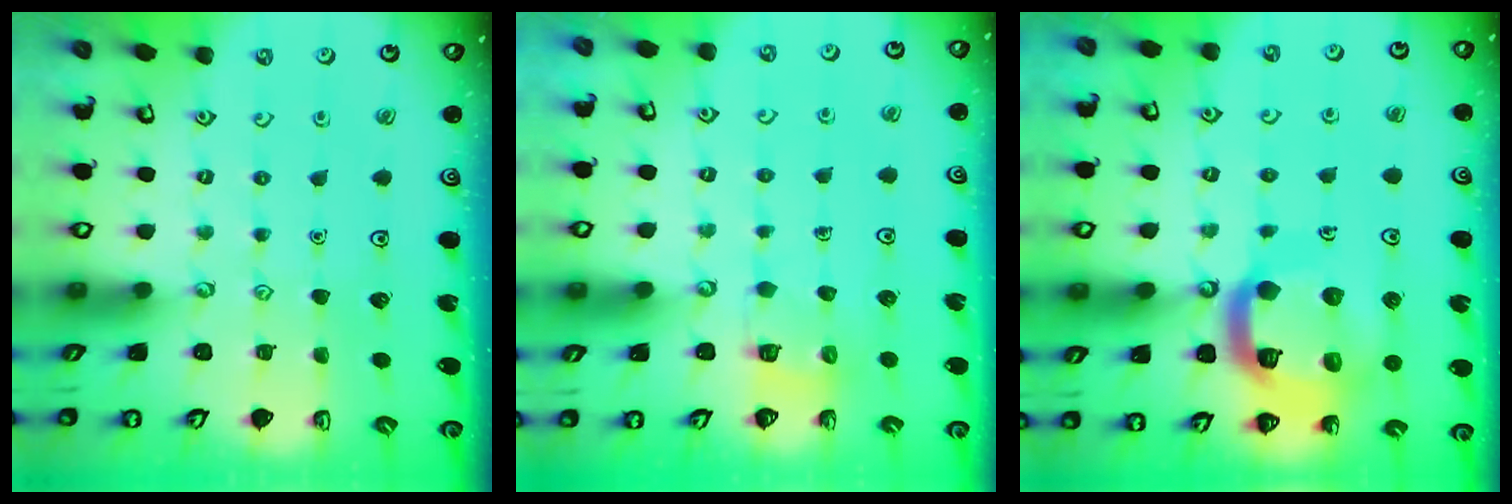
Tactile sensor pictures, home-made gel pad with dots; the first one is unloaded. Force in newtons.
{"total": 5.2, "press": 5.1, "slide": 0.4}
{"total": 18.2, "press": 18.1, "slide": 1.8}